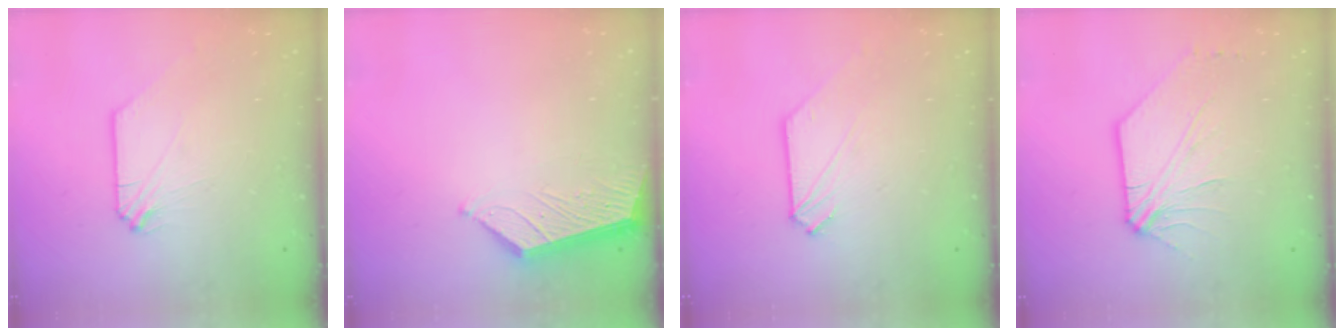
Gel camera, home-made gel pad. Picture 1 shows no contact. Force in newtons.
{"total": 5.1, "press": 5.1, "slide": 0.6}
{"total": 0.7, "press": 0.7, "slide": 0.1}
{"total": 6.9, "press": 6.8, "slide": 0.9}